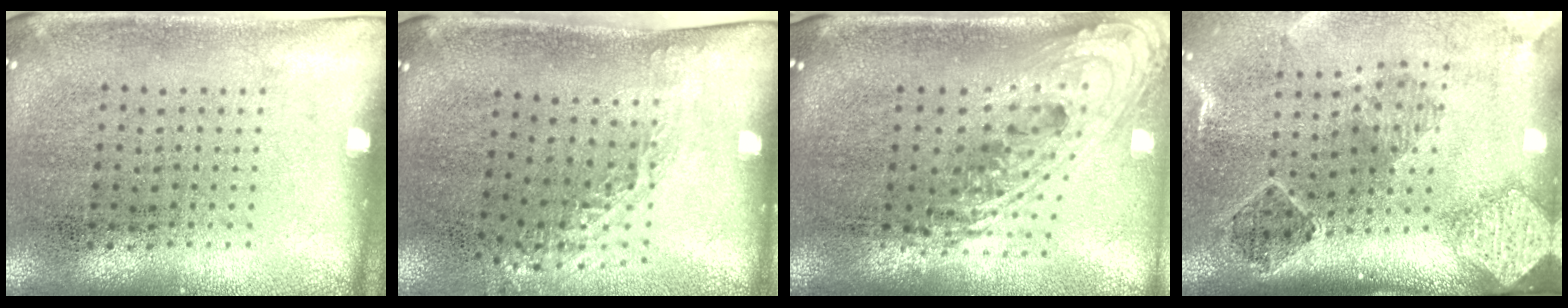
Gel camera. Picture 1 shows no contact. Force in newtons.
{"total": 1.2, "press": 1.0, "slide": 0.8}
{"total": 2.4, "press": 1.8, "slide": 1.6}
{"total": 2.8, "press": 1.9, "slide": 2.0}